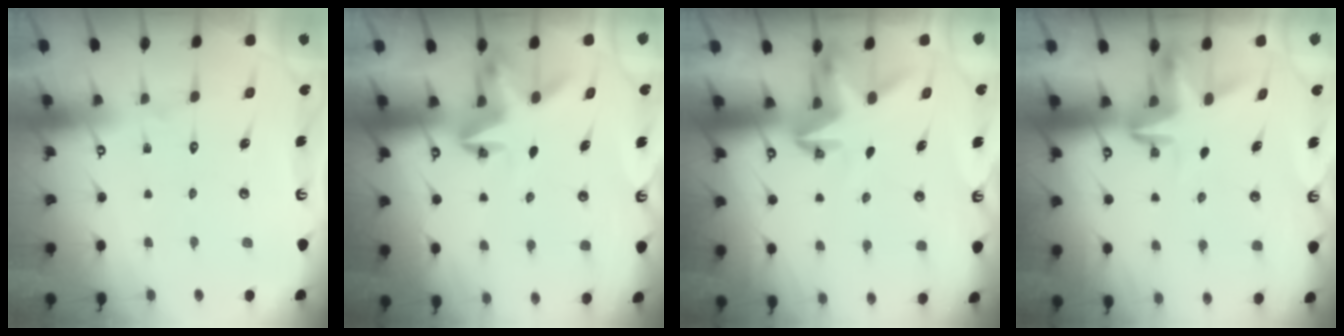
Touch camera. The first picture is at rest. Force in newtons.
{"total": 3.8, "press": 3.8, "slide": 0.5}
{"total": 3.4, "press": 3.4, "slide": 0.1}
{"total": 3.6, "press": 3.6, "slide": 0.2}